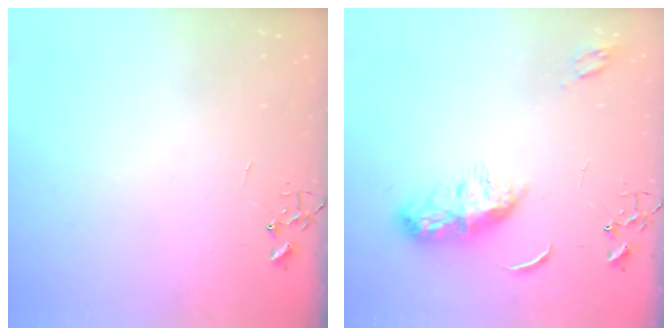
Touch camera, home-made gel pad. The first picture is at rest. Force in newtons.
{"total": 10.4, "press": 10.4, "slide": 0.0}